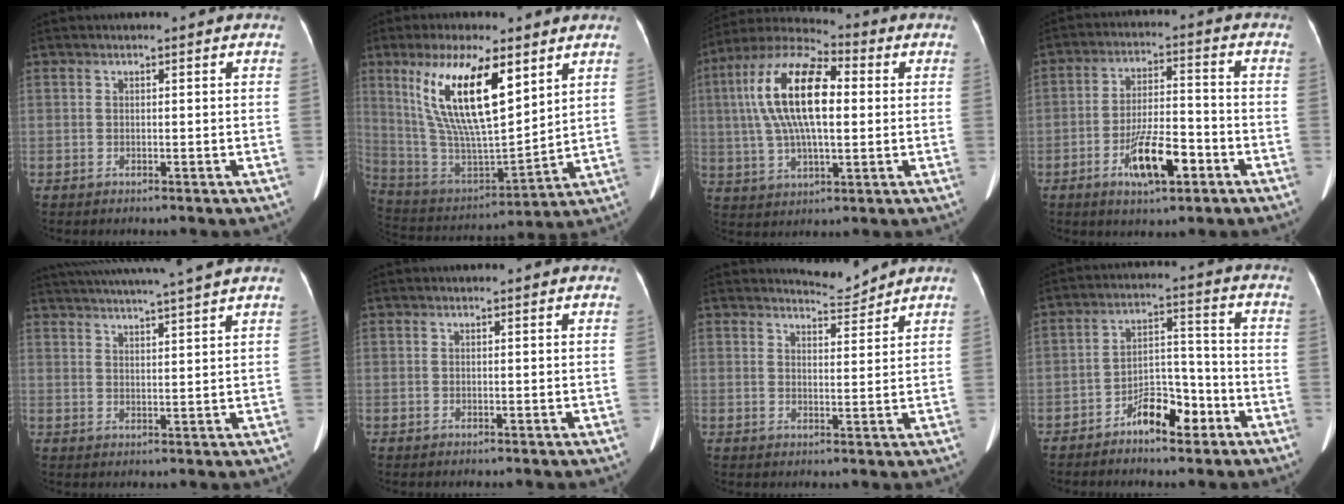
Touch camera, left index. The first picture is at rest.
{"total": 17.2, "force": [7.9, 4.4, 14.7], "torque": [-0.292, 0.003, 0.150]}
{"total": 15.7, "force": [2.1, 5.4, 14.6], "torque": [-0.299, 0.031, 0.032]}
{"total": 9.4, "force": [-4.6, 2.6, 7.8], "torque": [-0.149, 0.001, -0.076]}
{"total": 14.1, "force": [12.5, -1.0, 6.5], "torque": [-0.115, 0.010, 0.175]}
{"total": 0.0}
{"total": 3.1, "force": [3.1, -0.4, -0.5], "torque": [0.001, -0.014, 0.053]}
{"total": 7.7, "force": [-5.0, 3.2, 4.9], "torque": [-0.083, 0.025, -0.083]}